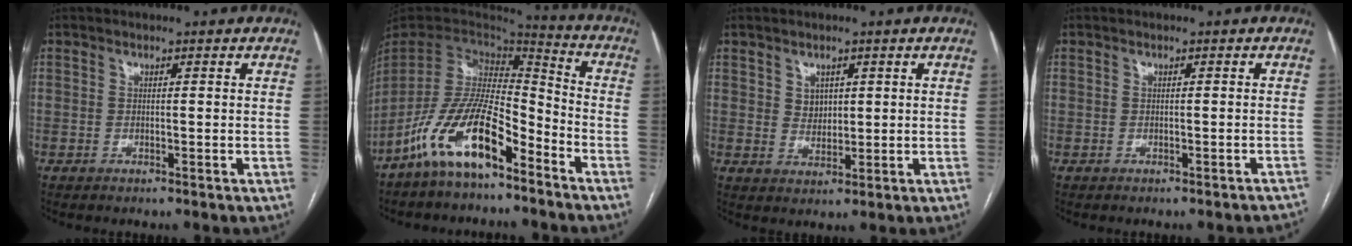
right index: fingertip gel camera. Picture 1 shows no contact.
{"total": 14.5, "force": [-9.0, 4.3, 10.6], "torque": [-0.208, 0.007, -0.167]}
{"total": 2.9, "force": [1.2, 2.2, 1.5], "torque": [-0.024, -0.002, 0.027]}
{"total": 2.4, "force": [-2.3, 0.0, 0.7], "torque": [0.000, 0.003, -0.023]}